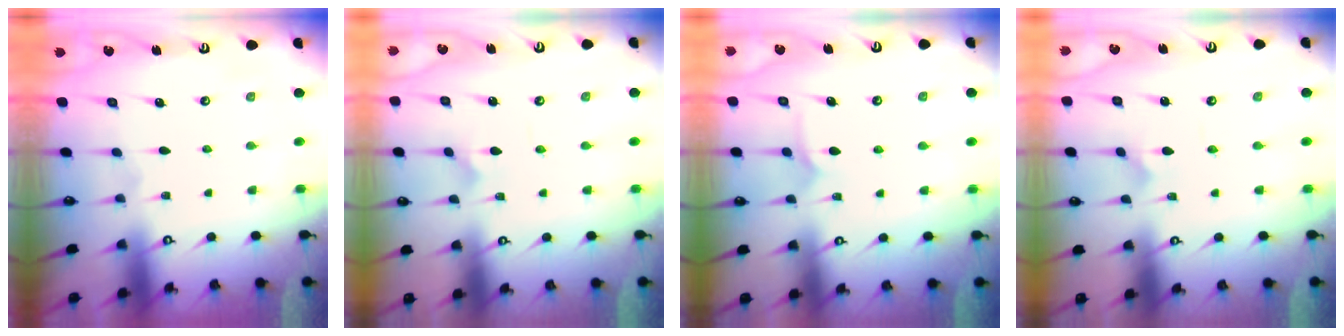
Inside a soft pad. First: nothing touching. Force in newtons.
{"total": 2.8, "press": 2.8, "slide": 0.2}
{"total": 5.9, "press": 5.9, "slide": 0.3}
{"total": 2.8, "press": 2.8, "slide": 0.2}